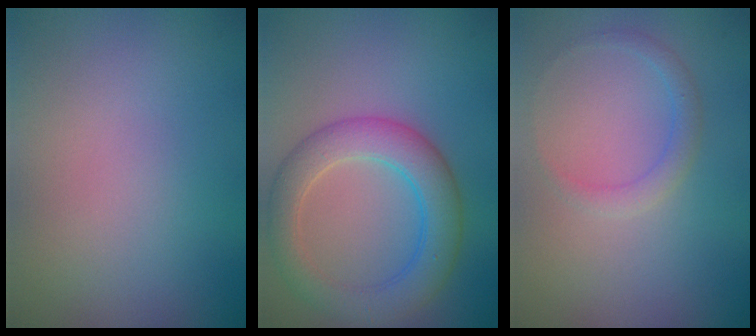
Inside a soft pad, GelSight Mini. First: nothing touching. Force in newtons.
{"total": 5.1, "press": 5.1, "slide": 0.2}
{"total": 1.4, "press": 1.4, "slide": 0.1}